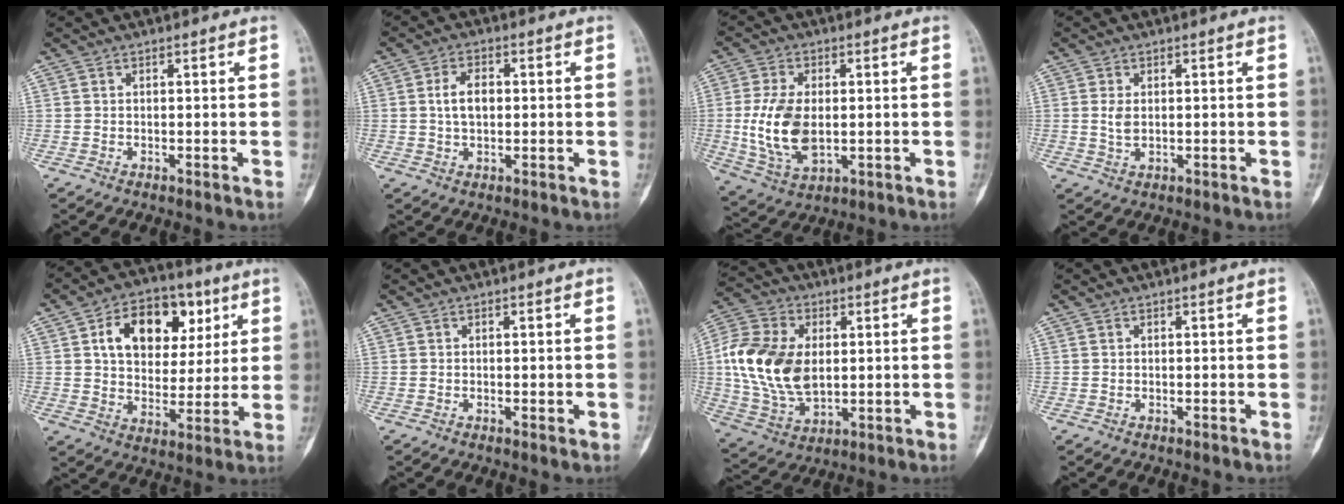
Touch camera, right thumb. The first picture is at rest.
{"total": 5.0, "force": [0.4, 3.0, 4.0], "torque": [-0.066, 0.006, 0.005]}
{"total": 12.3, "force": [-0.6, 7.1, 10.0], "torque": [-0.199, -0.008, 0.002]}
{"total": 2.3, "force": [0.2, 1.3, 1.9], "torque": [-0.042, -0.002, 0.009]}
{"total": 16.7, "force": [6.0, 11.2, 10.8], "torque": [-0.126, -0.002, 0.096]}
{"total": 1.2, "force": [-0.2, 0.6, 1.0], "torque": [-0.006, 0.000, -0.003]}
{"total": 18.2, "force": [1.6, 11.7, 13.8], "torque": [-0.266, -0.004, 0.035]}
{"total": 0.0}